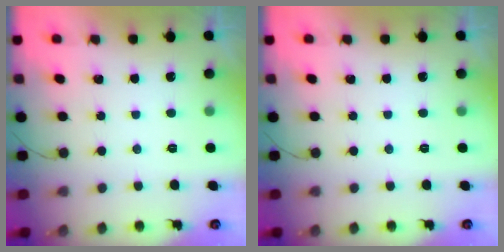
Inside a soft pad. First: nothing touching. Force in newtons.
{"total": 0.0}